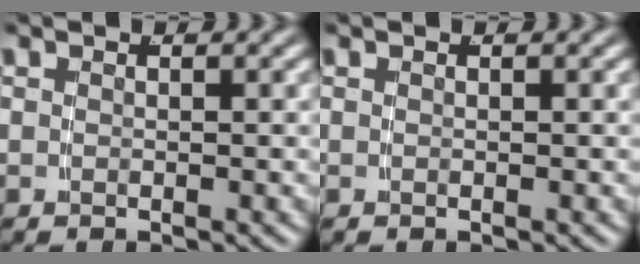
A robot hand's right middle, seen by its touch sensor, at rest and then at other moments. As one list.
[{"total": 0.0}]